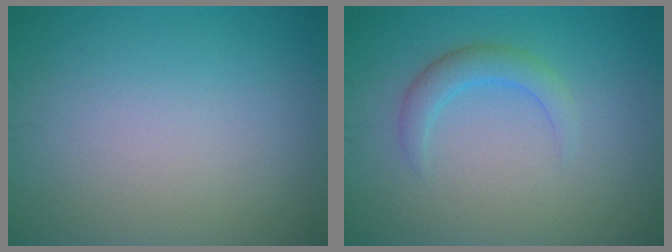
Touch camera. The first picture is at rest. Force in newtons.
{"total": 2.3, "press": 2.3, "slide": 0.1}